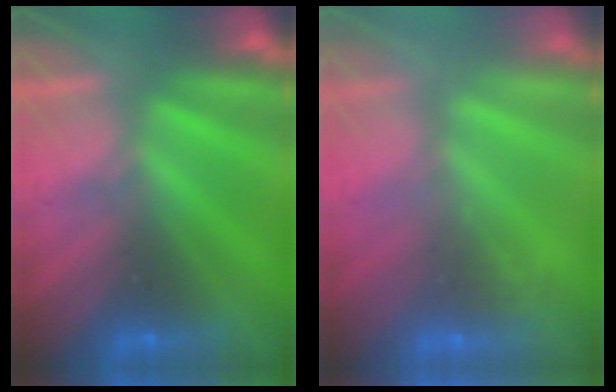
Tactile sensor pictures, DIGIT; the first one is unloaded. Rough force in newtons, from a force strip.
{"total": 2.6}